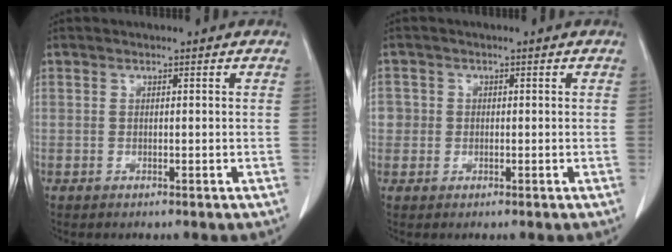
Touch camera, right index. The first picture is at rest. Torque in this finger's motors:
{"motor_torque": [-0.08, 0.06, -0.01, 0.01]}